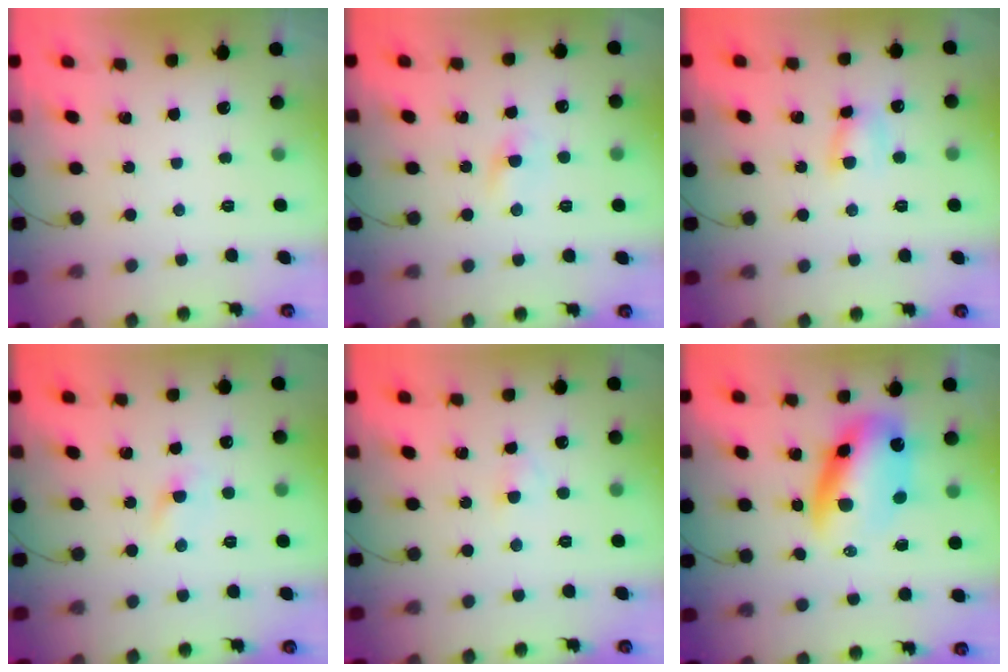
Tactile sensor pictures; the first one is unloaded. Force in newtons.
{"total": 2.0, "press": 1.8, "slide": 1.0}
{"total": 5.3, "press": 5.2, "slide": 0.5}
{"total": 1.6, "press": 1.4, "slide": 0.8}
{"total": 1.8, "press": 1.6, "slide": 0.9}
{"total": 12.7, "press": 12.4, "slide": 3.1}